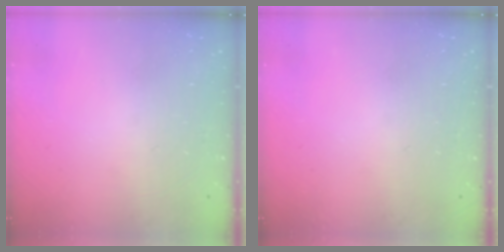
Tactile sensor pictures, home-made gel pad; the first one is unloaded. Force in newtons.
{"total": 0.0}